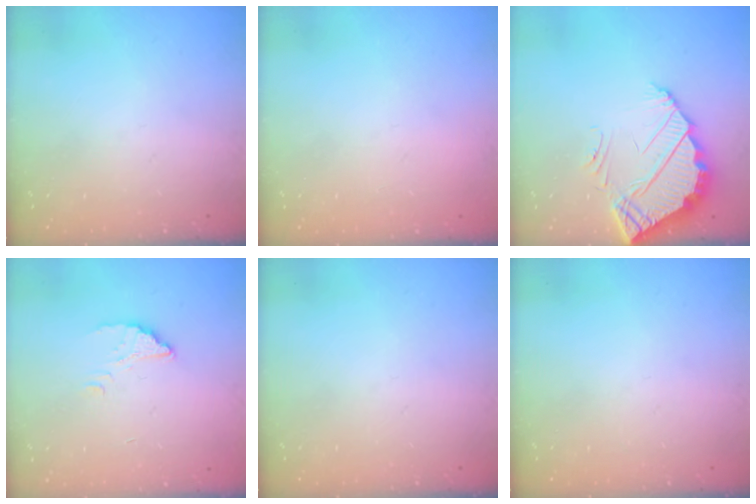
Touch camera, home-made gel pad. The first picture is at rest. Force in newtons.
{"total": 2.1, "press": 2.1, "slide": 0.1}
{"total": 4.7, "press": 4.7, "slide": 0.4}
{"total": 2.6, "press": 2.6, "slide": 0.2}
{"total": 0.0}
{"total": 0.0}